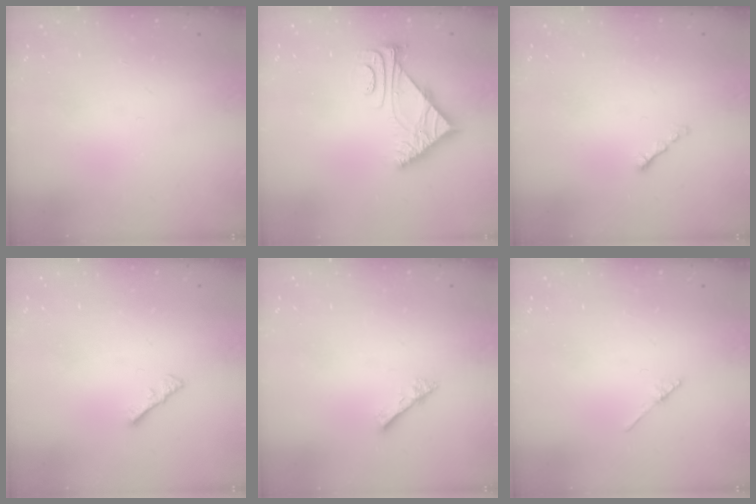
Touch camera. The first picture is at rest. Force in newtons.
{"total": 5.6, "press": 5.5, "slide": 0.8}
{"total": 0.8, "press": 0.6, "slide": 0.4}
{"total": 1.1, "press": 1.1, "slide": 0.4}
{"total": 1.8, "press": 1.8, "slide": 0.1}
{"total": 2.1, "press": 2.1, "slide": 0.1}